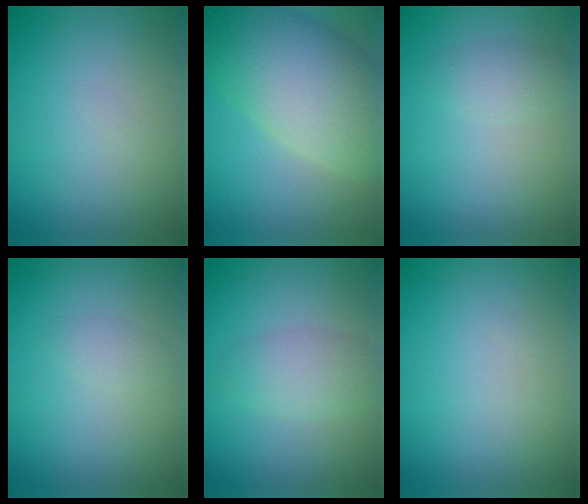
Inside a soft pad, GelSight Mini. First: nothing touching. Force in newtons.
{"total": 9.8, "press": 9.8, "slide": 0.3}
{"total": 1.6, "press": 1.6, "slide": 0.1}
{"total": 0.9, "press": 0.9, "slide": 0.1}
{"total": 2.5, "press": 2.5, "slide": 0.0}
{"total": 0.0}